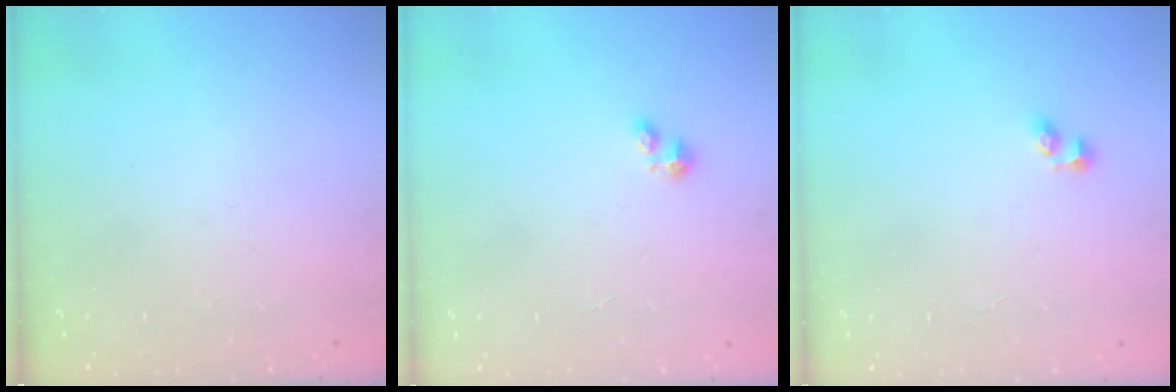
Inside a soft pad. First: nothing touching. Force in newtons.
{"total": 1.9, "press": 1.8, "slide": 0.2}
{"total": 3.0, "press": 2.7, "slide": 1.3}